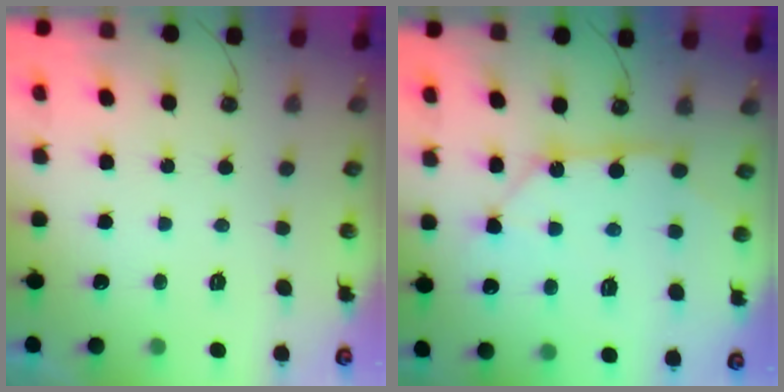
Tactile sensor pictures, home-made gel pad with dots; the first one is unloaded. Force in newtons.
{"total": 12.6, "press": 12.5, "slide": 1.1}